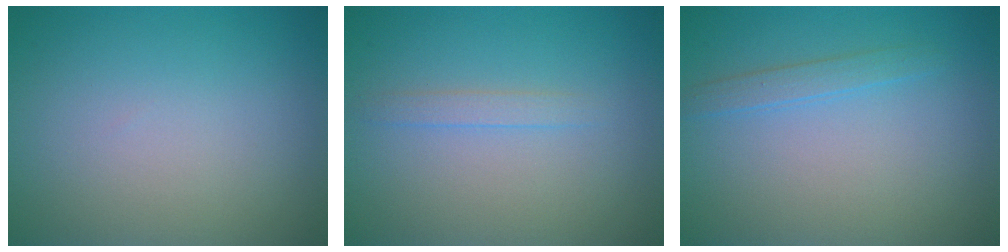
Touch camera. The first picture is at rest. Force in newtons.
{"total": 1.1, "press": 1.1, "slide": 0.0}
{"total": 1.3, "press": 1.3, "slide": 0.1}